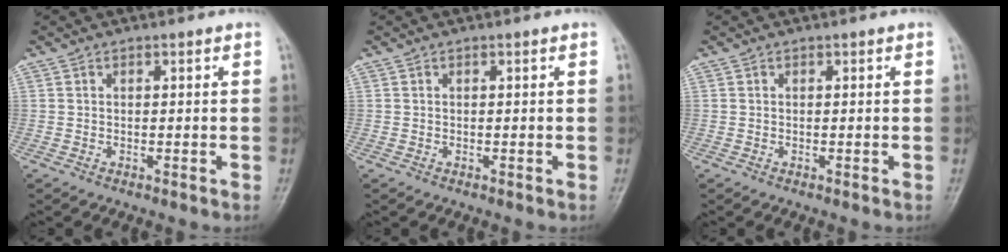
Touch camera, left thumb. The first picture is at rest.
{"total": 0.0}
{"total": 0.0}